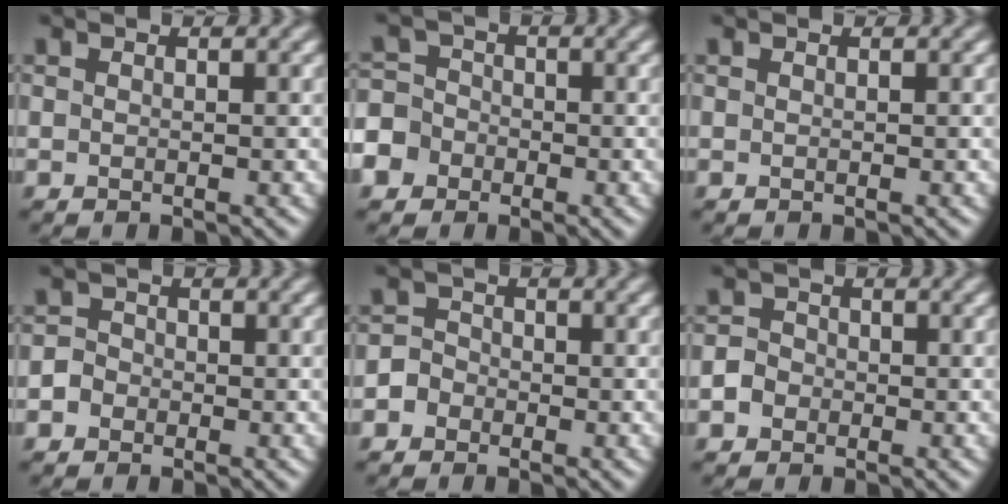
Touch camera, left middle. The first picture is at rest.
{"total": 6.8, "force": [-3.4, 5.7, 1.5], "torque": [-0.037, 0.000, -0.088]}
{"total": 0.0}
{"total": 2.2, "force": [-0.9, 2.0, 0.4], "torque": [0.014, 0.013, -0.033]}
{"total": 2.7, "force": [-1.4, 2.3, 0.3], "torque": [0.016, 0.010, -0.039]}
{"total": 2.3, "force": [-0.8, 2.1, 0.6], "torque": [0.007, 0.009, -0.027]}